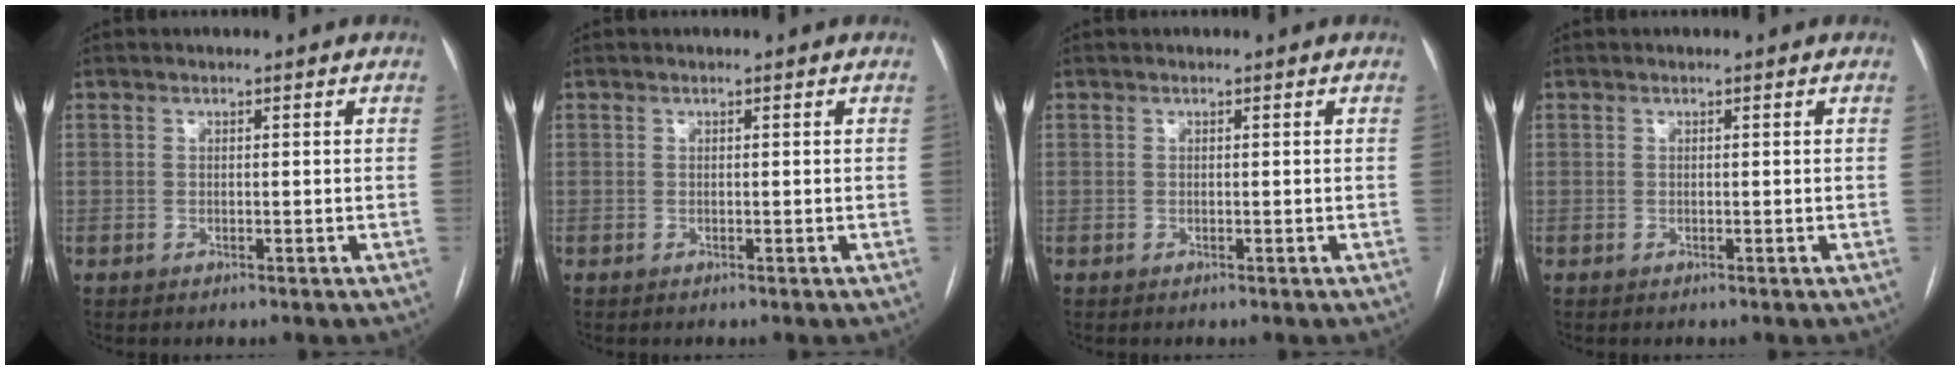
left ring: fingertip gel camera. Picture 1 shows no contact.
{"total": 0.0}
{"total": 0.0}
{"total": 0.0}